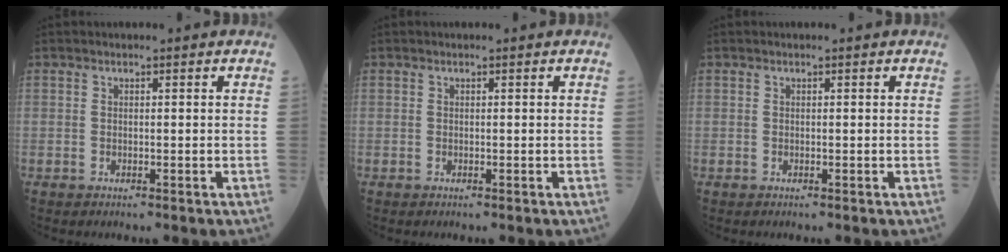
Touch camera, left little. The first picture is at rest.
{"total": 0.0}
{"total": 0.0}